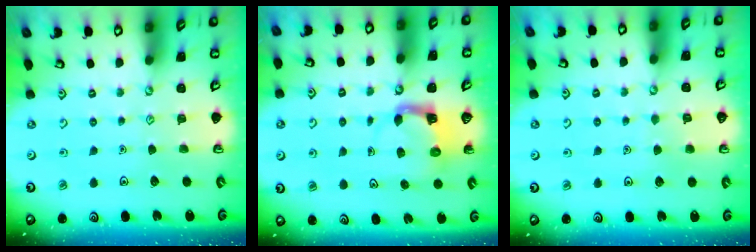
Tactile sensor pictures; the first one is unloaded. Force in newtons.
{"total": 3.9, "press": 3.9, "slide": 0.7}
{"total": 2.6, "press": 2.6, "slide": 0.3}